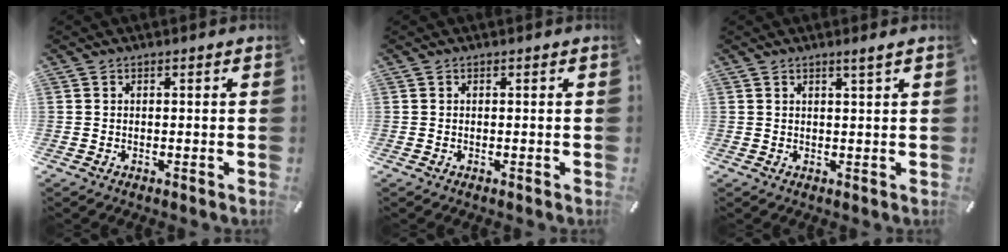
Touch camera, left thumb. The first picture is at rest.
{"total": 0.0}
{"total": 1.8, "force": [1.3, -0.1, 1.3], "torque": [-0.026, -0.002, 0.022]}